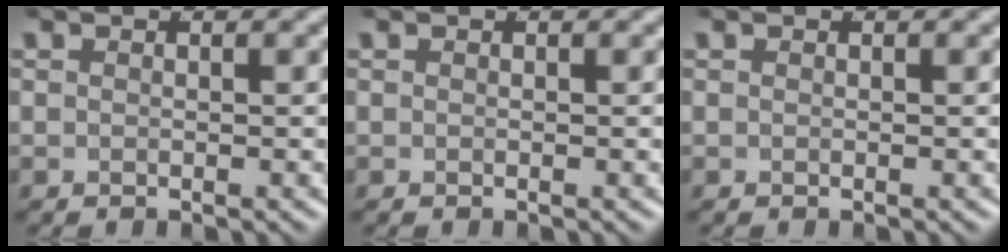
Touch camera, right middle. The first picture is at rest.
{"total": 0.0}
{"total": 0.0}